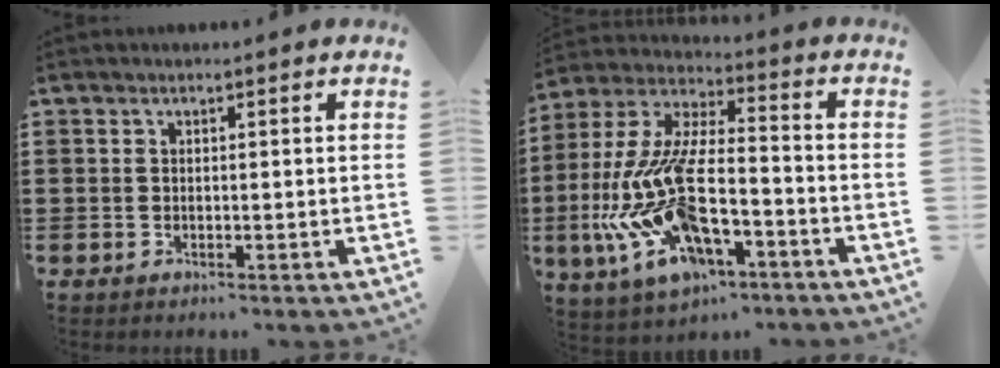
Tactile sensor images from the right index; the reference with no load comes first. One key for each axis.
{"total": 16.0, "fx": -6.7, "fy": 6.4, "fz": 13.0, "tx": -0.302, "ty": -0.013, "tz": -0.130}